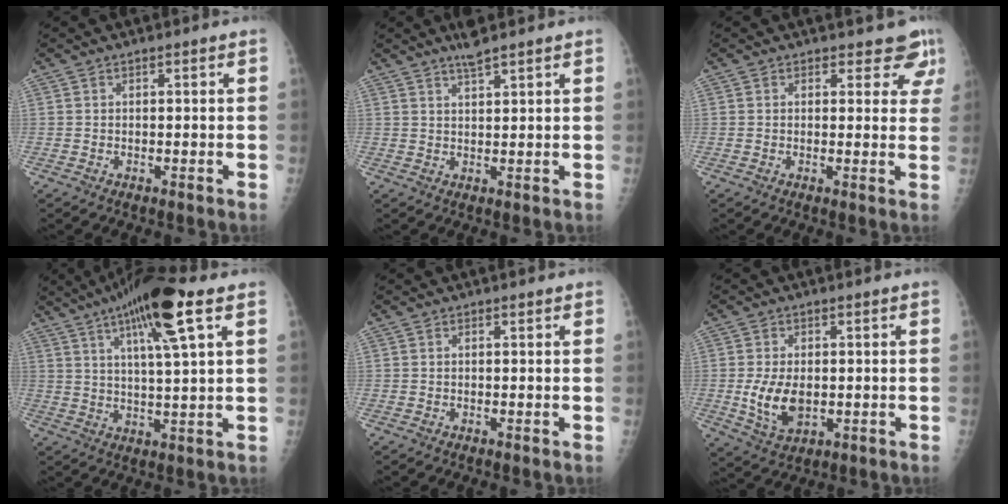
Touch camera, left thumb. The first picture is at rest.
{"total": 3.4, "force": [2.7, 0.3, 2.0], "torque": [-0.030, -0.009, 0.052]}
{"total": 5.4, "force": [4.6, 2.7, 1.1], "torque": [0.026, -0.023, 0.034]}
{"total": 14.7, "force": [7.2, 2.2, 12.6], "torque": [-0.209, -0.011, 0.122]}
{"total": 0.0}
{"total": 7.5, "force": [-0.7, 4.4, 5.9], "torque": [-0.101, -0.013, -0.002]}